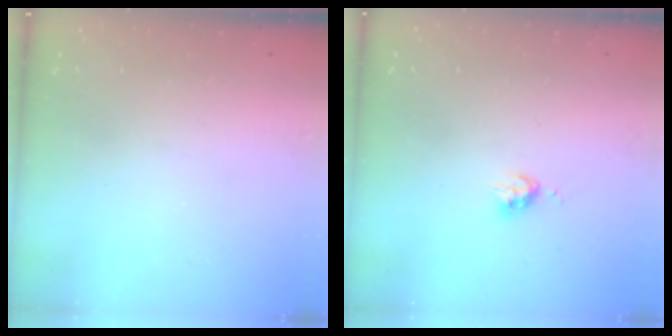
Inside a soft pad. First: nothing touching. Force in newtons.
{"total": 4.0, "press": 3.9, "slide": 0.6}